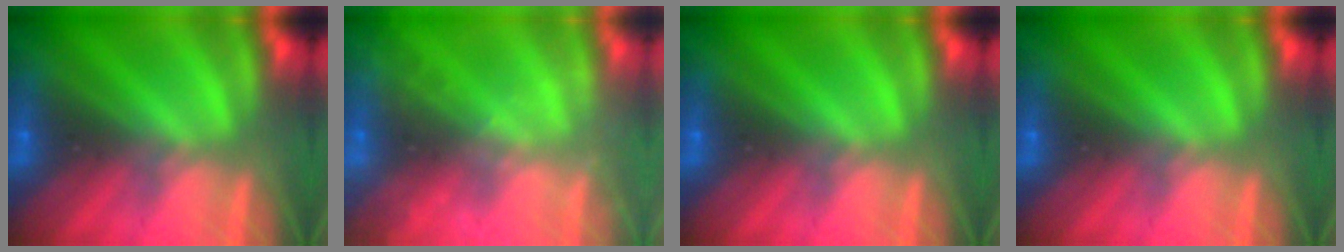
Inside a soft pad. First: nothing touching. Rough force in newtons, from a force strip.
{"total": 2.3}
{"total": 0.0}
{"total": 0.0}